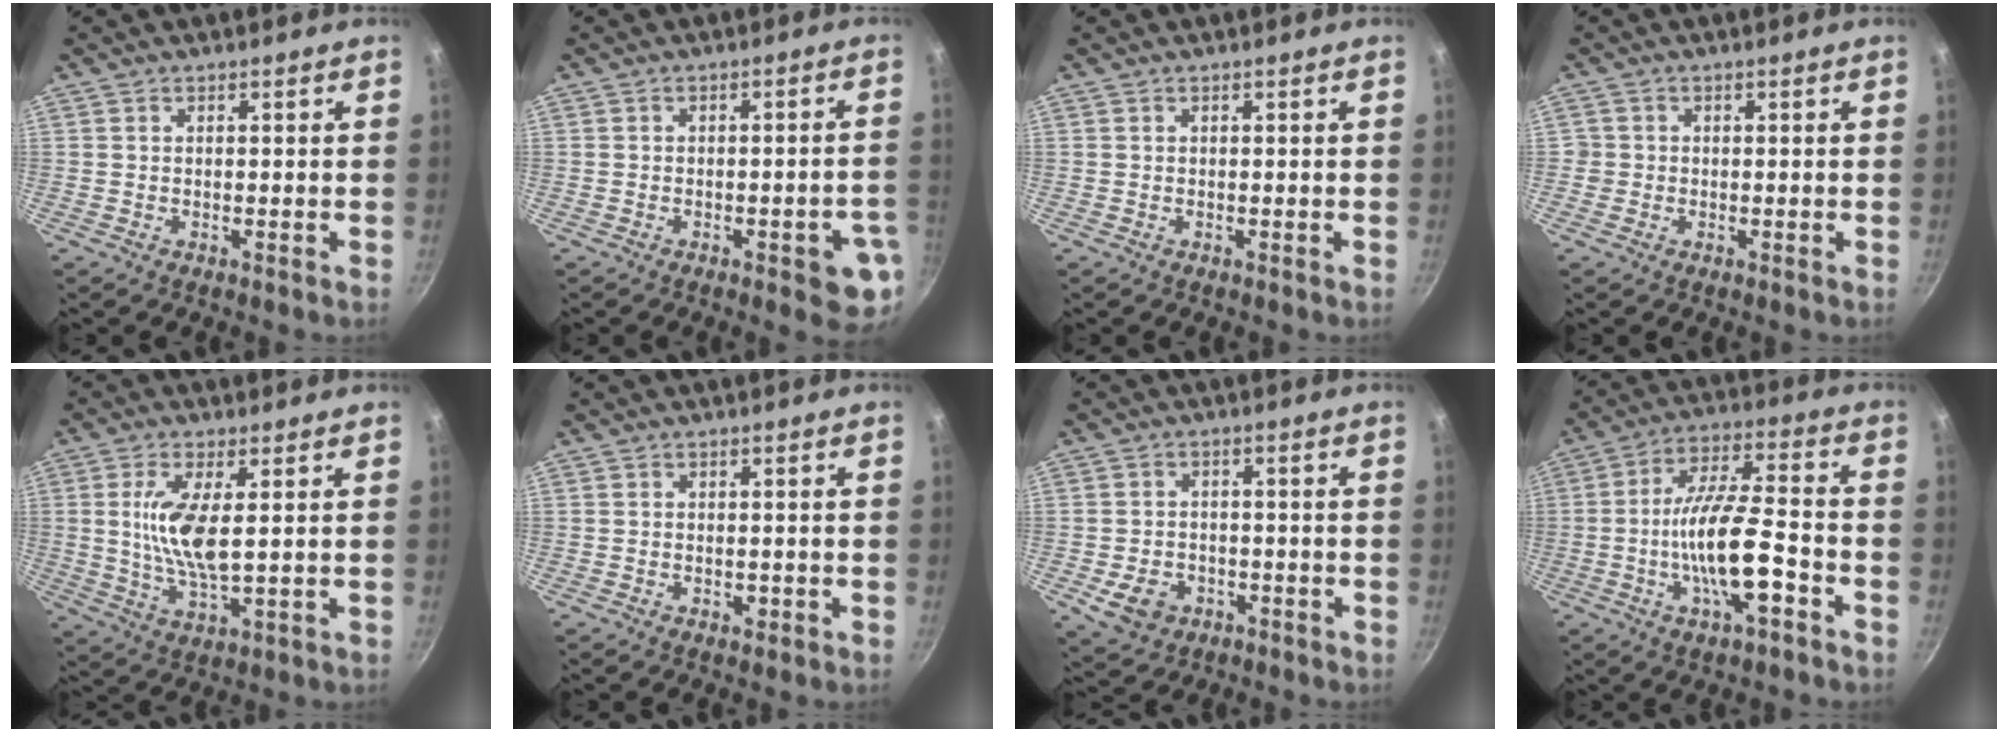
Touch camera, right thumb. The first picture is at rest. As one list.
[{"total": 7.7, "force": [-2.8, 2.5, 6.8], "torque": [-0.059, 0.016, -0.028]}, {"total": 0.0}, {"total": 1.6, "force": [-0.4, 1.5, 0.3], "torque": [0.001, 0.004, -0.008]}, {"total": 9.8, "force": [1.5, 3.4, 9.1], "torque": [-0.182, -0.010, 0.034]}, {"total": 1.4, "force": [-0.4, 0.9, 1.0], "torque": [-0.013, 0.001, -0.007]}, {"total": 6.6, "force": [-2.5, 5.1, 3.3], "torque": [-0.049, 0.018, -0.031]}, {"total": 14.3, "force": [-4.8, 4.2, 12.8], "torque": [-0.223, 0.030, -0.090]}]